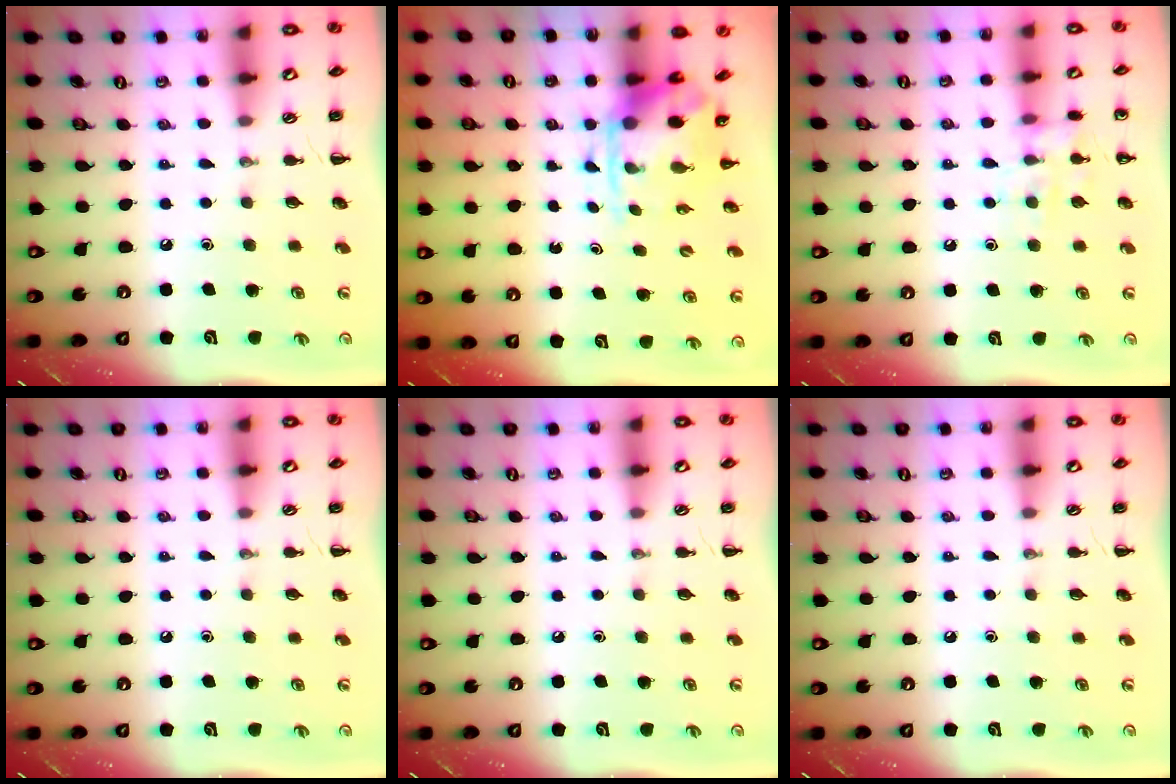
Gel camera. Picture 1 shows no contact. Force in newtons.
{"total": 3.7, "press": 3.6, "slide": 0.9}
{"total": 9.7, "press": 9.7, "slide": 0.8}
{"total": 0.0}
{"total": 0.0}
{"total": 0.0}